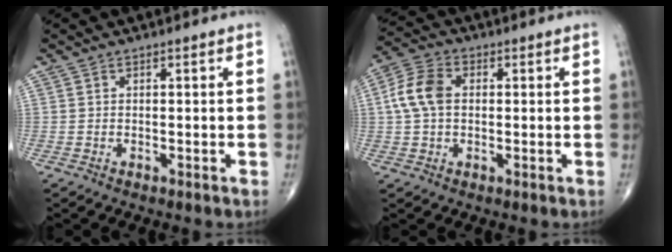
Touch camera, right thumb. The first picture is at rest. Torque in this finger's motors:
{"motor_torque": [-0.09, 0.22, 0.82, 0.12, 0.29]}